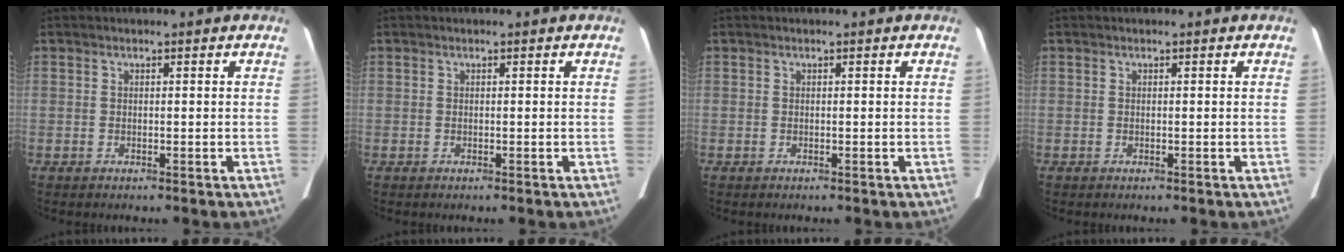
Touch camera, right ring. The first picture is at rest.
{"total": 0.0}
{"total": 0.0}
{"total": 0.0}